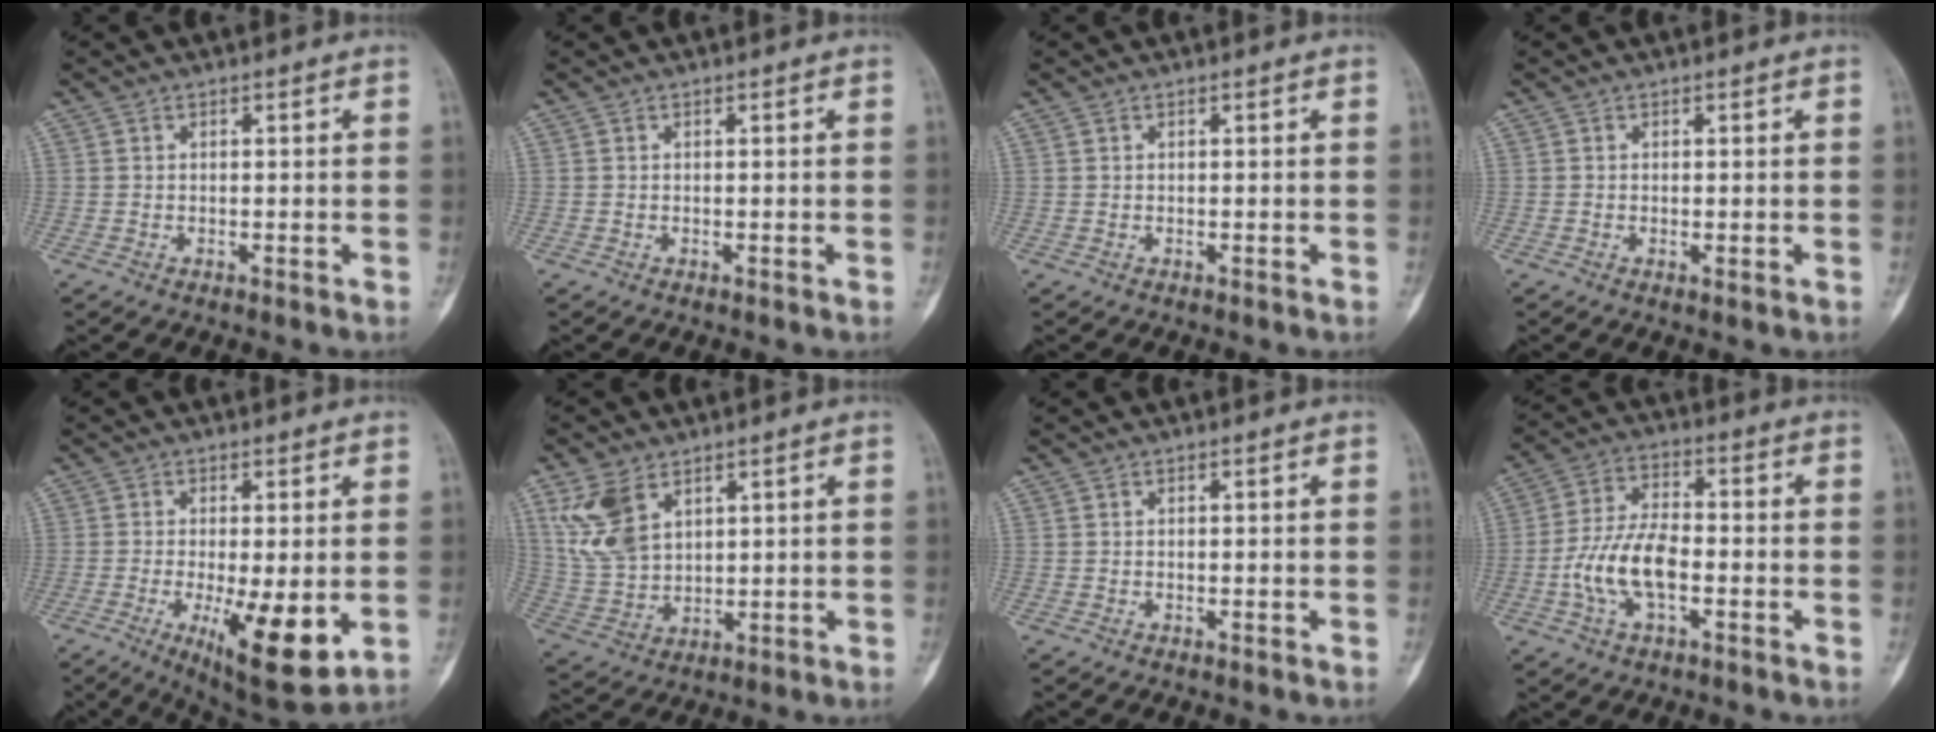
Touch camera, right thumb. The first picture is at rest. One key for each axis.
{"total": 0.0}
{"total": 0.0}
{"total": 0.5, "fx": 0.0, "fy": 0.2, "fz": 0.5, "tx": -0.007, "ty": -0.002, "tz": -0.002}
{"total": 12.7, "fx": -3.0, "fy": 3.8, "fz": 11.7, "tx": -0.179, "ty": -0.027, "tz": -0.038}
{"total": 10.7, "fx": 5.4, "fy": 6.5, "fz": 6.6, "tx": -0.131, "ty": -0.016, "tz": 0.123}
{"total": 0.0}
{"total": 10.9, "fx": -2.7, "fy": 5.3, "fz": 9.1, "tx": -0.183, "ty": 0.026, "tz": -0.056}